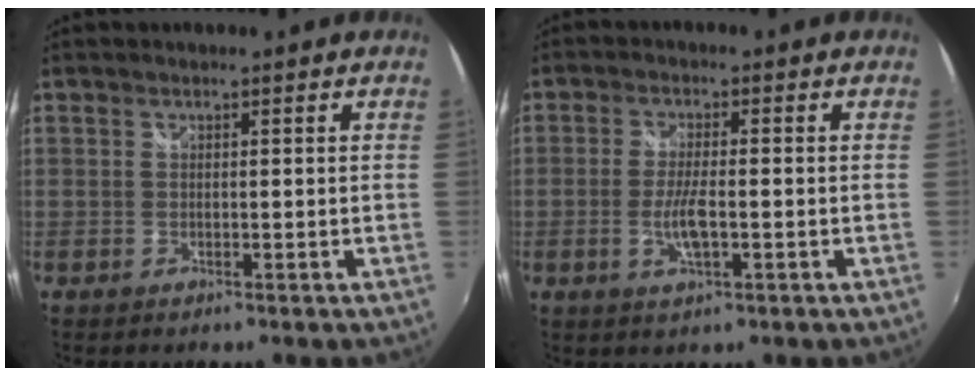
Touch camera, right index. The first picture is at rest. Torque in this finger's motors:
{"motor_torque": [0.02, 0.19, 0.12, 0.02]}